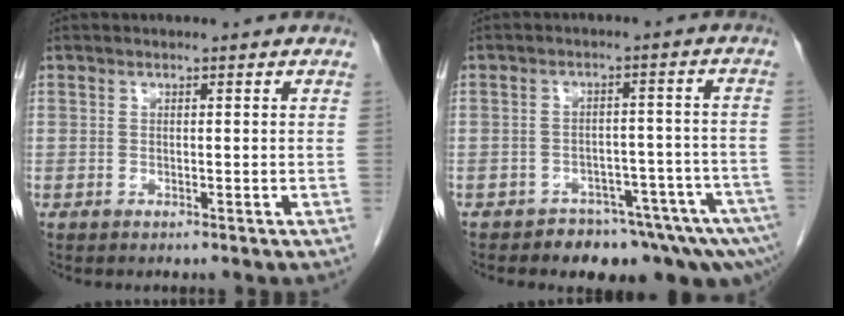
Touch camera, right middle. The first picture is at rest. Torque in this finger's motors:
{"motor_torque": [1.08, -1.06, 0.16, 0.03]}